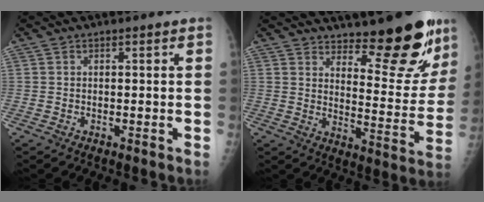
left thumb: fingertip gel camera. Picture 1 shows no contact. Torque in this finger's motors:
{"motor_torque": [0.38, 0.32, 0.13, -0.42, 0.06]}